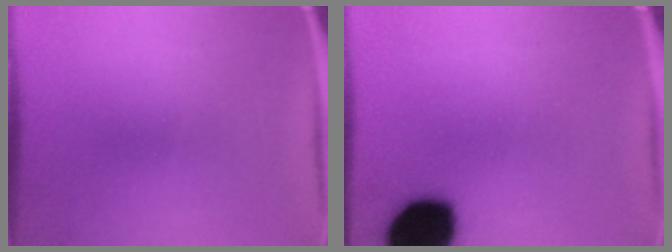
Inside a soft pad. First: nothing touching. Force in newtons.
{"total": 18.0}